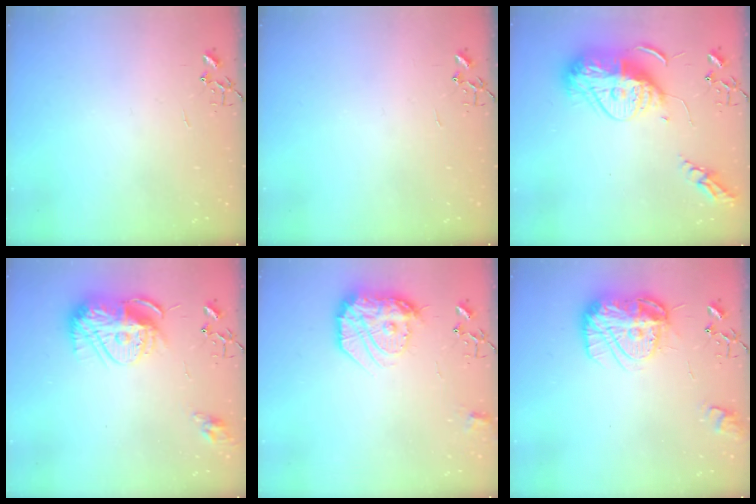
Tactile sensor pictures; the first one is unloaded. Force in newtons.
{"total": 0.0}
{"total": 17.5, "press": 17.4, "slide": 1.6}
{"total": 15.4, "press": 15.4, "slide": 1.3}
{"total": 18.7, "press": 18.6, "slide": 1.6}
{"total": 15.7, "press": 15.7, "slide": 1.3}